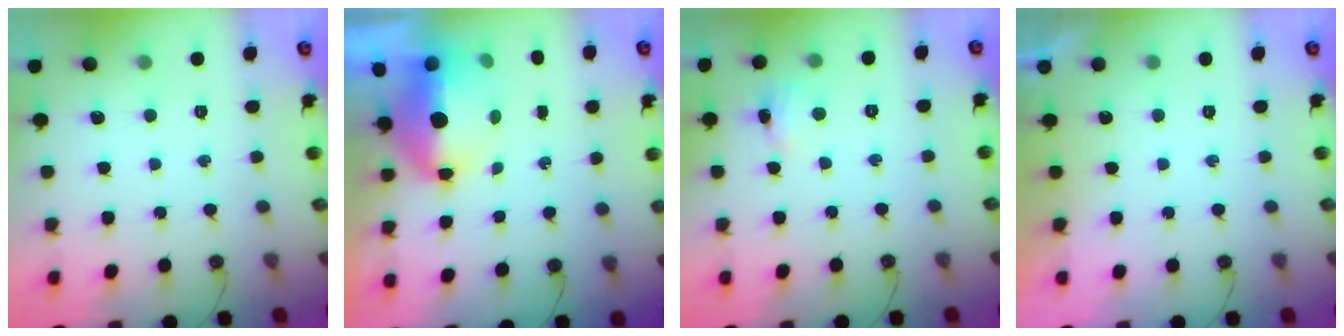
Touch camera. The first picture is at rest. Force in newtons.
{"total": 14.7, "press": 9.3, "slide": 11.4}
{"total": 3.3, "press": 3.3, "slide": 0.6}
{"total": 0.0}